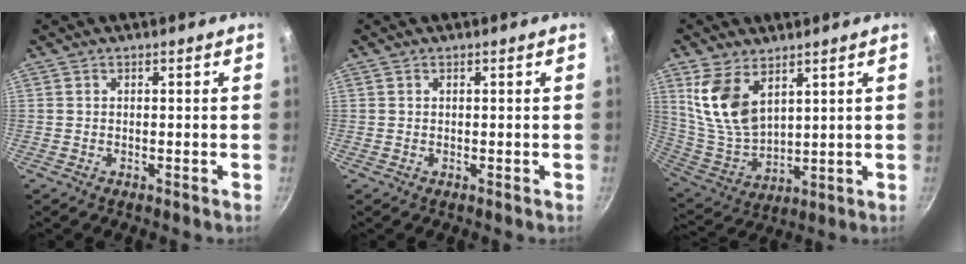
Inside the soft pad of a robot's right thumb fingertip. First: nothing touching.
{"total": 0.0}
{"total": 12.4, "force": [5.9, 7.0, 8.3], "torque": [-0.153, -0.041, 0.133]}